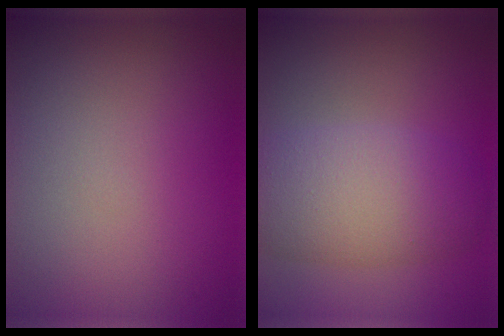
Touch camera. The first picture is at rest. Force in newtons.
{"total": 6.4, "press": 6.4, "slide": 0.2}